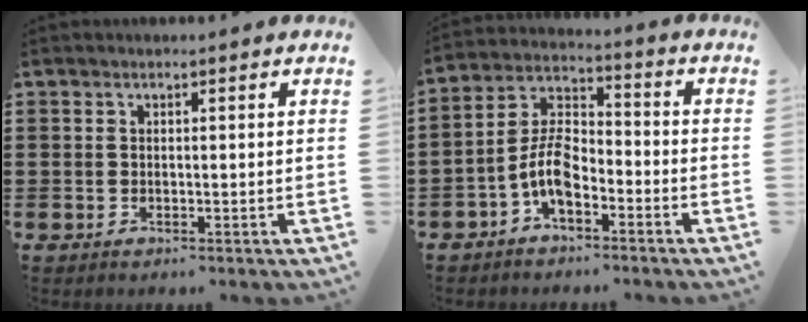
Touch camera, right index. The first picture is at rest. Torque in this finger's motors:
{"motor_torque": [2.14, 0.00, 0.71, 0.13]}